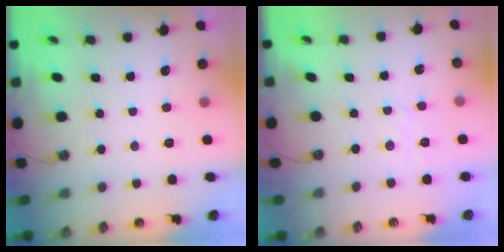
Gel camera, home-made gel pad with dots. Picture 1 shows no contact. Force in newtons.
{"total": 1.9, "press": 1.9, "slide": 0.3}